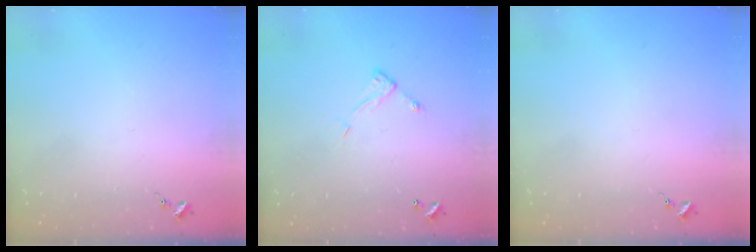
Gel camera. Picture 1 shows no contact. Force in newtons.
{"total": 5.8, "press": 5.8, "slide": 0.2}
{"total": 0.0}